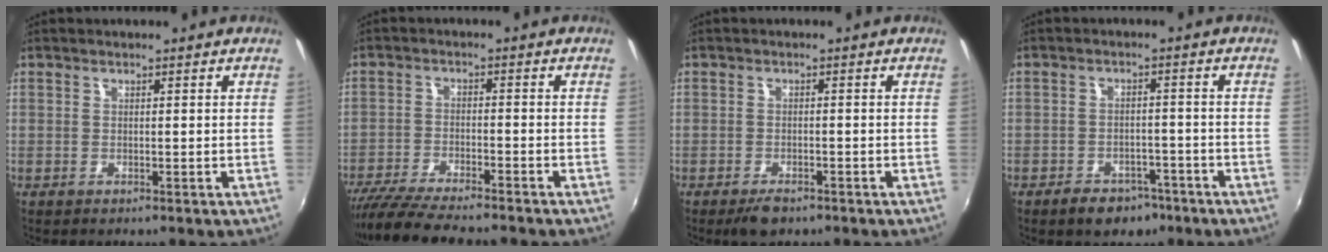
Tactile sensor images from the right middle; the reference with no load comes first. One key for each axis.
{"total": 12.2, "fx": -10.8, "fy": 1.1, "fz": 5.5, "tx": -0.127, "ty": -0.027, "tz": -0.182}
{"total": 3.4, "fx": -2.5, "fy": 1.4, "fz": 1.8, "tx": -0.043, "ty": -0.006, "tz": -0.042}
{"total": 6.8, "fx": -4.8, "fy": 4.0, "fz": 2.6, "tx": -0.066, "ty": 0.008, "tz": -0.060}